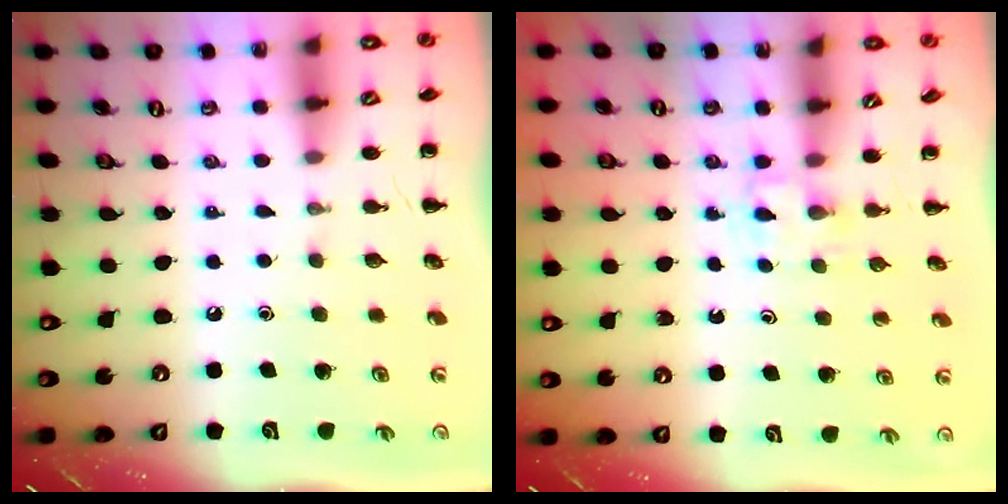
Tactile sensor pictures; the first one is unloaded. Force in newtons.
{"total": 2.6, "press": 2.4, "slide": 1.0}